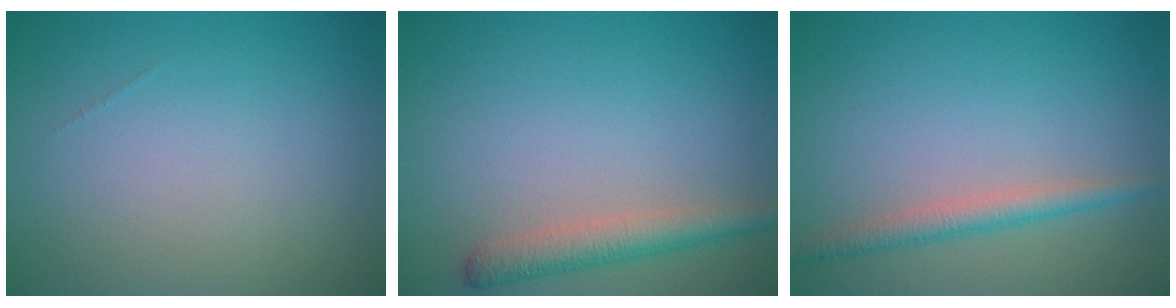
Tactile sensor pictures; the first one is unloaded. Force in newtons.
{"total": 3.0, "press": 3.0, "slide": 0.2}
{"total": 2.4, "press": 2.4, "slide": 0.0}